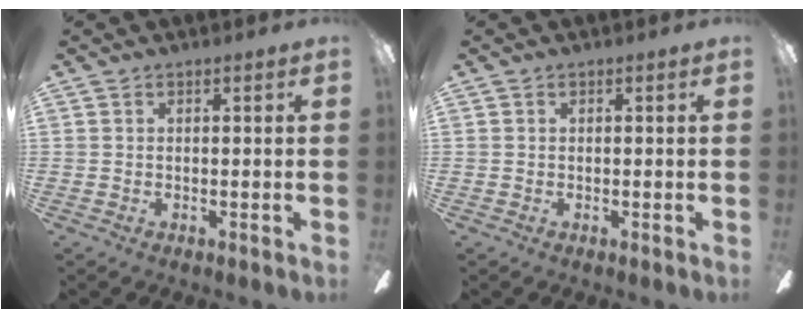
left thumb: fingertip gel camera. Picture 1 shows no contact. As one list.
[{"total": 0.0}]